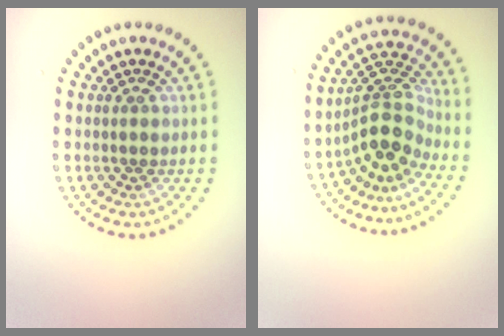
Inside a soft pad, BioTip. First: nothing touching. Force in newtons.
{"total": 4.2, "press": 3.1, "slide": 2.8}